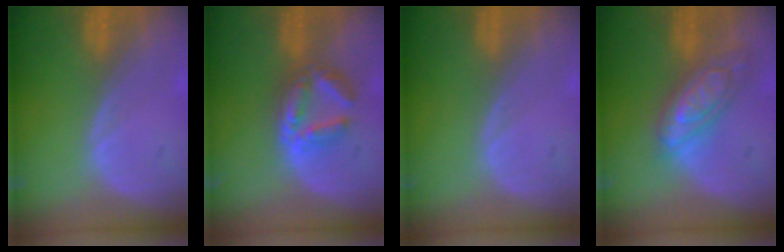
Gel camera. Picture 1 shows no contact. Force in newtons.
{"total": 5.7, "press": 5.5, "slide": 1.4}
{"total": 0.0}
{"total": 7.5, "press": 7.5, "slide": 0.4}